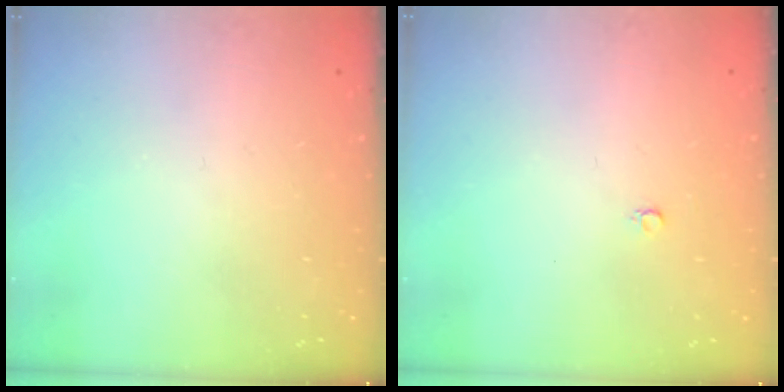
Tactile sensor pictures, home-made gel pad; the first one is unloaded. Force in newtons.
{"total": 2.4, "press": 2.4, "slide": 0.2}